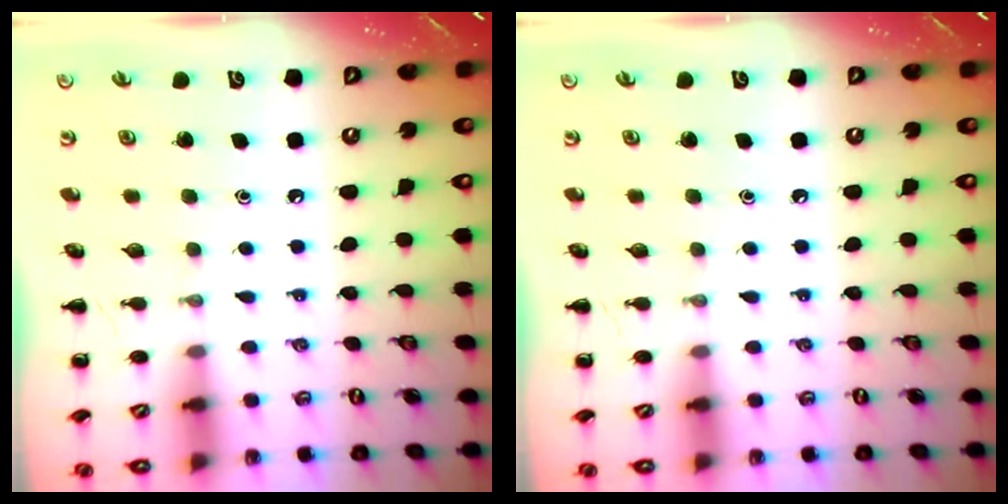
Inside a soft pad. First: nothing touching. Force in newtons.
{"total": 0.0}